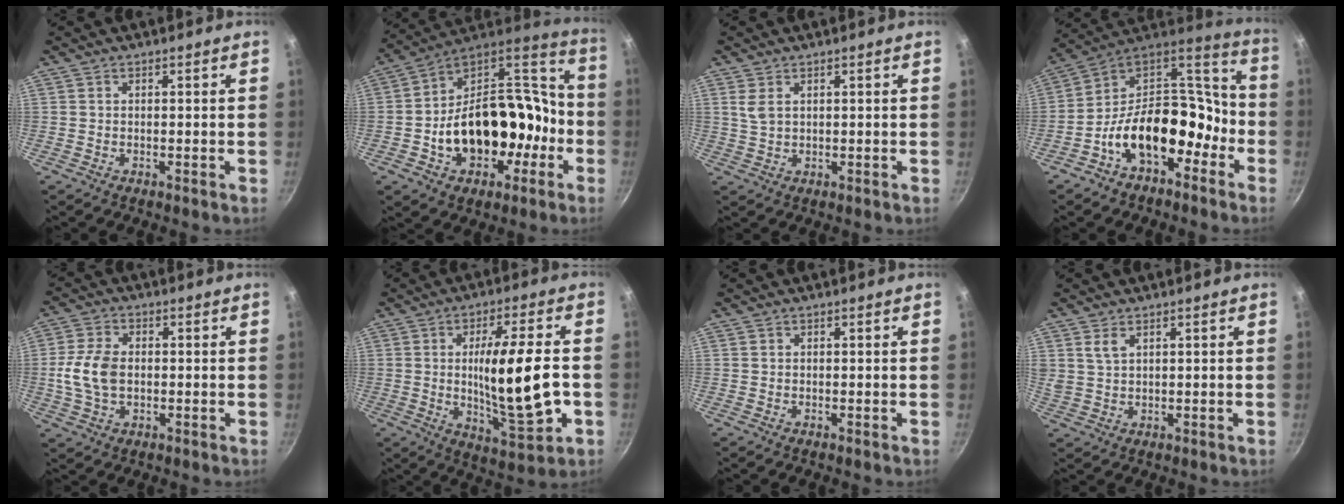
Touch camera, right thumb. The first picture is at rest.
{"total": 25.4, "force": [-6.3, 17.6, 17.1], "torque": [-0.246, 0.082, -0.085]}
{"total": 3.0, "force": [1.2, 1.7, 2.1], "torque": [-0.038, -0.006, 0.025]}
{"total": 18.9, "force": [-8.0, 11.8, 12.4], "torque": [-0.146, 0.094, -0.147]}
{"total": 8.6, "force": [-0.3, 5.6, 6.5], "torque": [-0.130, 0.010, -0.009]}
{"total": 16.8, "force": [-1.7, 4.7, 16.0], "torque": [-0.250, 0.002, -0.015]}
{"total": 0.0}
{"total": 3.1, "force": [1.7, 1.7, 2.0], "torque": [-0.036, -0.006, 0.037]}